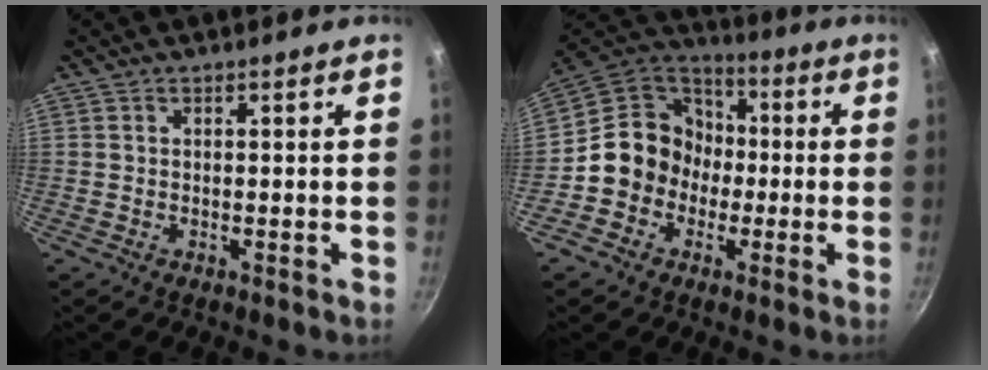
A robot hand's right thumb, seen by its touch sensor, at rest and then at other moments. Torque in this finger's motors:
{"motor_torque": [1.78, 1.56, 1.07, -0.60, 0.26]}